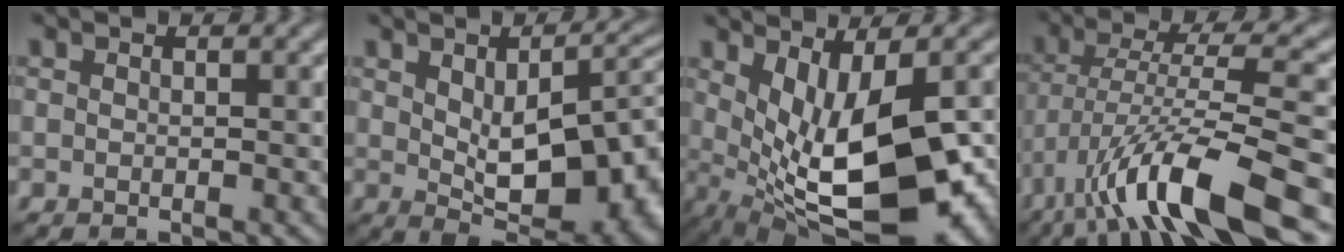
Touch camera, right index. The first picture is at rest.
{"total": 12.4, "force": [0.3, 6.1, 10.7], "torque": [-0.145, -0.008, 0.013]}
{"total": 11.6, "force": [-0.2, 5.0, 10.5], "torque": [-0.174, -0.026, 0.011]}
{"total": 10.7, "force": [-5.7, 2.2, 8.7], "torque": [-0.151, 0.012, -0.103]}